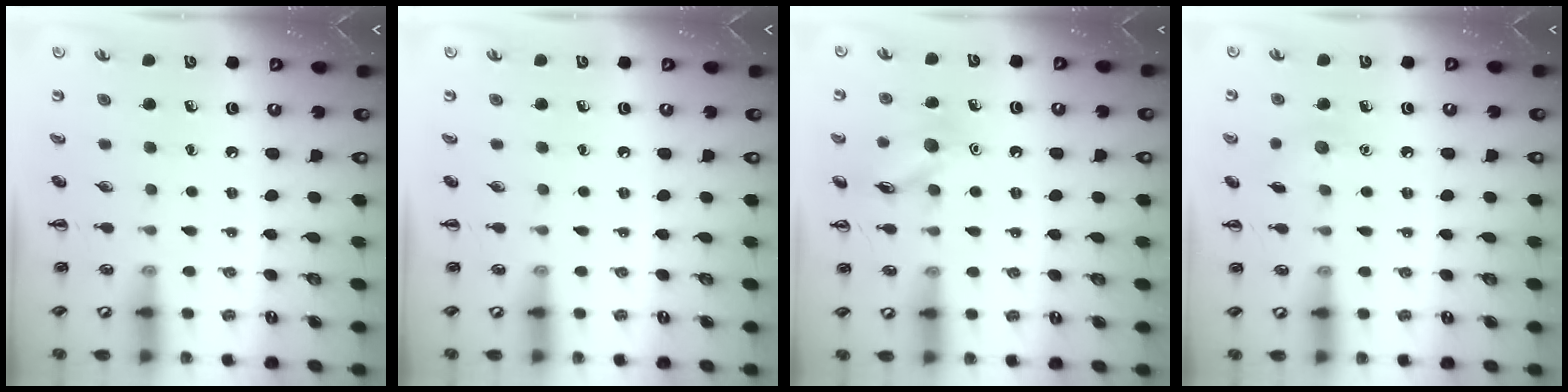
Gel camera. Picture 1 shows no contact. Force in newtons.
{"total": 0.0}
{"total": 11.2, "press": 11.2, "slide": 0.5}
{"total": 6.1, "press": 5.9, "slide": 1.5}